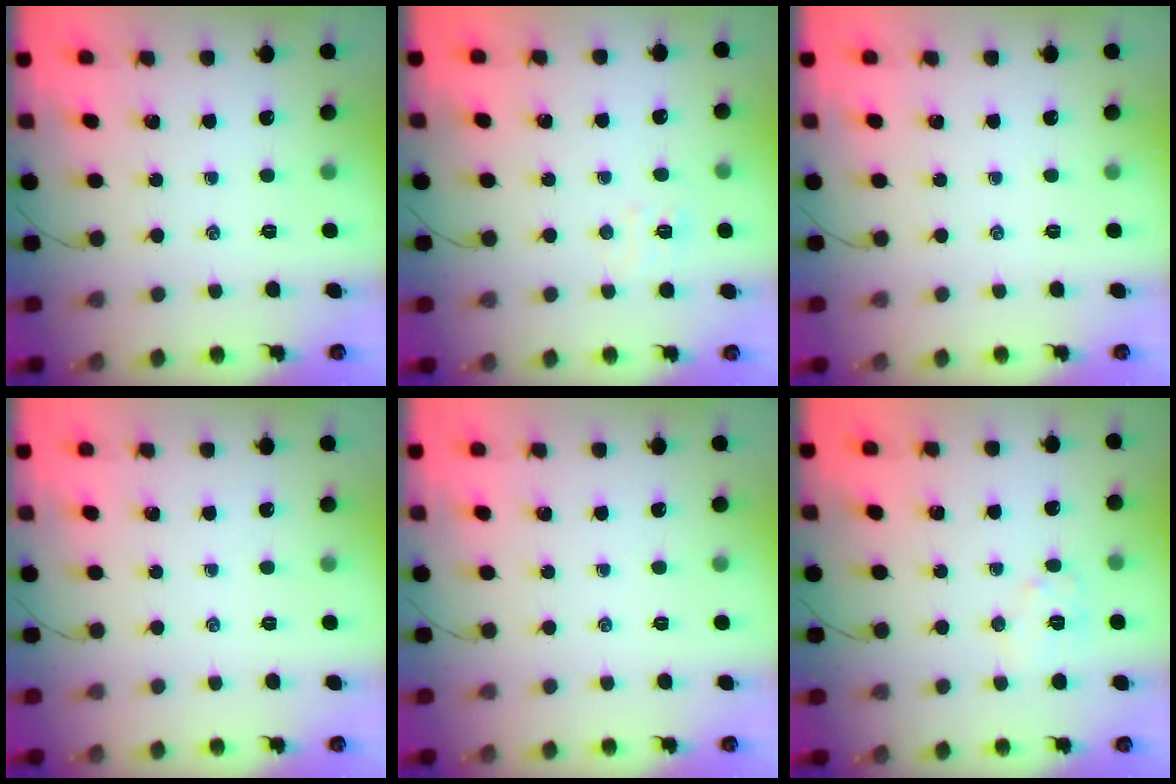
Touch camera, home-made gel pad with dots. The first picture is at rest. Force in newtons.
{"total": 5.0, "press": 4.8, "slide": 1.4}
{"total": 0.0}
{"total": 0.0}
{"total": 0.0}
{"total": 6.2, "press": 6.2, "slide": 0.5}